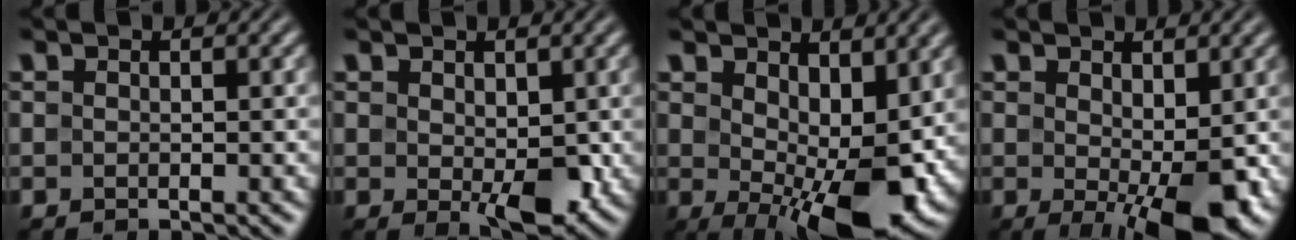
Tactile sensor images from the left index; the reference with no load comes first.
{"total": 4.3, "force": [-0.1, 2.2, 3.7], "torque": [-0.056, -0.009, 0.005]}
{"total": 11.0, "force": [0.4, 5.3, 9.6], "torque": [-0.145, -0.017, 0.016]}
{"total": 6.9, "force": [-0.7, 2.7, 6.3], "torque": [-0.103, -0.014, -0.002]}